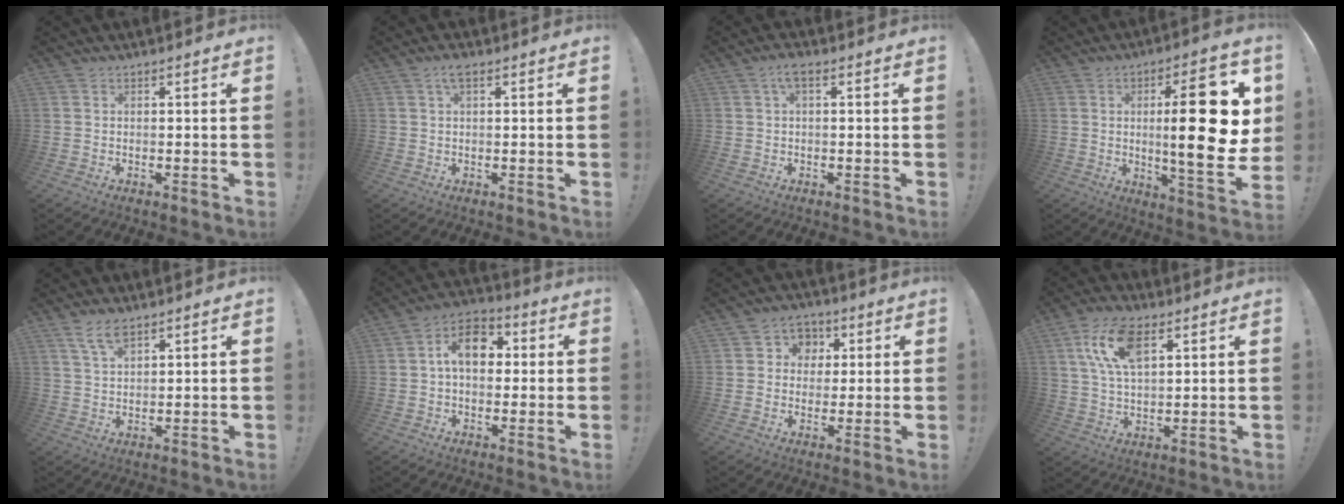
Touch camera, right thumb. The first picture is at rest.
{"total": 2.7, "force": [1.1, 1.0, 2.2], "torque": [-0.037, 0.003, 0.017]}
{"total": 3.0, "force": [0.7, 0.9, 2.8], "torque": [-0.053, 0.003, 0.013]}
{"total": 21.9, "force": [2.6, 5.4, 21.0], "torque": [-0.309, -0.013, 0.034]}
{"total": 5.4, "force": [3.8, 1.8, 3.5], "torque": [-0.058, -0.016, 0.068]}
{"total": 11.4, "force": [2.3, 7.6, 8.2], "torque": [-0.131, 0.015, 0.044]}
{"total": 6.8, "force": [0.8, 6.6, 1.6], "torque": [-0.010, 0.001, 0.018]}
{"total": 12.5, "force": [5.6, 6.2, 9.3], "torque": [-0.181, -0.006, 0.103]}